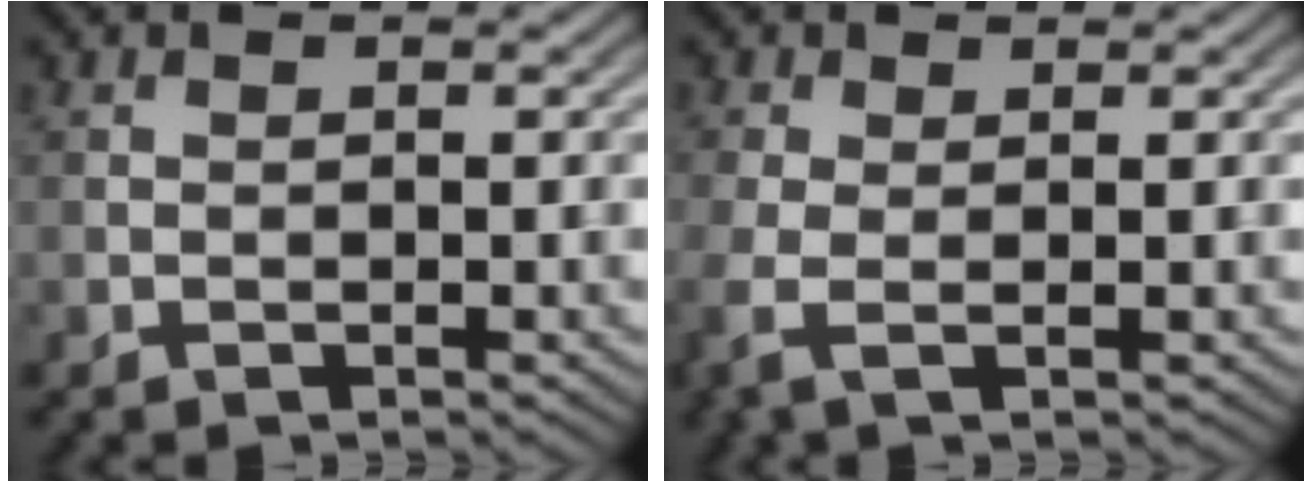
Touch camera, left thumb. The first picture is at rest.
{"total": 2.8, "force": [-0.3, 1.0, 2.6], "torque": [-0.080, -0.004, -0.012]}